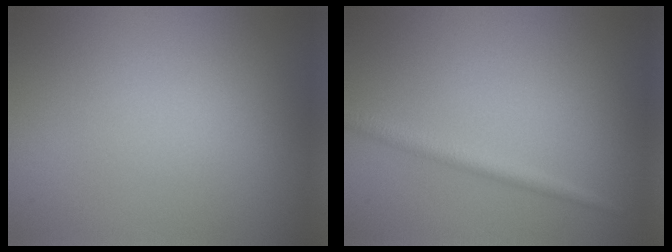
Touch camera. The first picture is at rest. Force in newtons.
{"total": 1.8, "press": 1.8, "slide": 0.1}